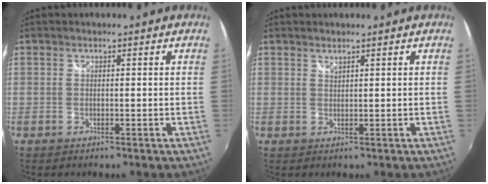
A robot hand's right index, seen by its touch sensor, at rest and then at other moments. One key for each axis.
{"total": 0.9, "fx": 0.9, "fy": -0.1, "fz": 0.2, "tx": -0.003, "ty": 0.000, "tz": 0.016}